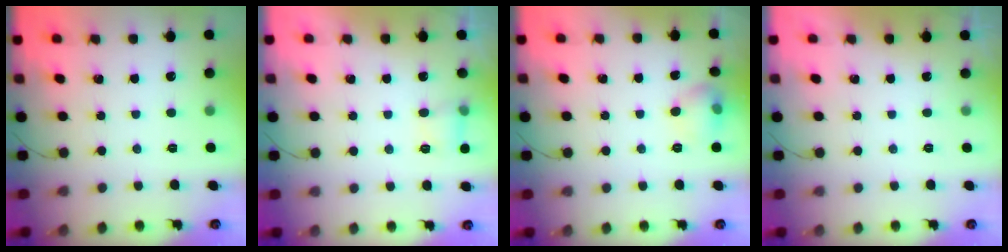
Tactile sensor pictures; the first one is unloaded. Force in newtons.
{"total": 4.1, "press": 4.0, "slide": 1.2}
{"total": 9.8, "press": 7.6, "slide": 6.2}
{"total": 0.0}